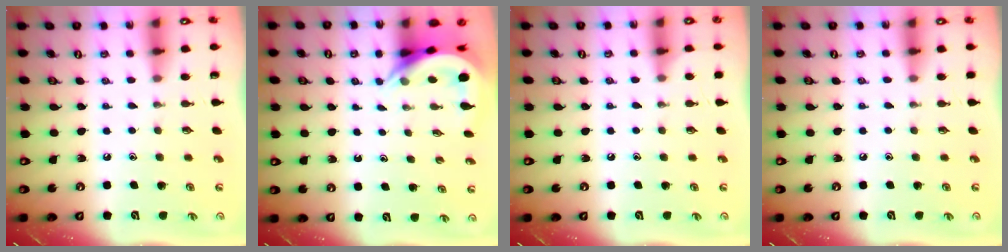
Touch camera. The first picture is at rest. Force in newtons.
{"total": 5.0, "press": 5.0, "slide": 0.3}
{"total": 3.2, "press": 3.2, "slide": 0.5}
{"total": 2.9, "press": 2.9, "slide": 0.5}